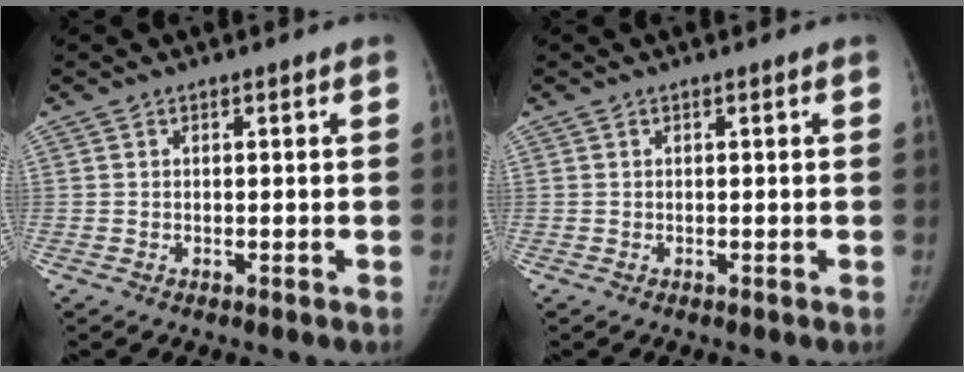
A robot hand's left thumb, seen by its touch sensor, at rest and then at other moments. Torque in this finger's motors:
{"motor_torque": [-0.12, 0.13, 0.31, -0.07, 0.00]}